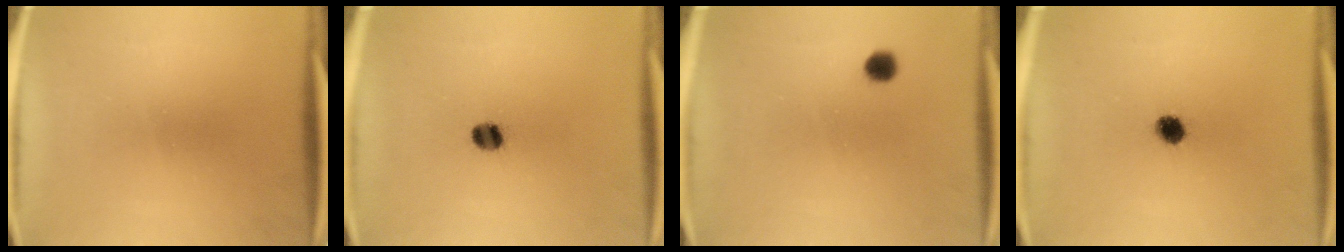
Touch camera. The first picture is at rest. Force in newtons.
{"total": 3.5}
{"total": 2.2}
{"total": 3.9}